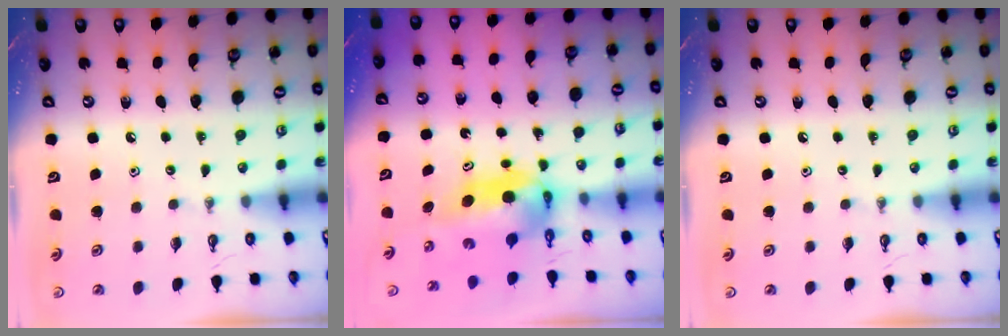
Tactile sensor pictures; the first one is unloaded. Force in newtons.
{"total": 5.7, "press": 5.7, "slide": 0.2}
{"total": 0.0}